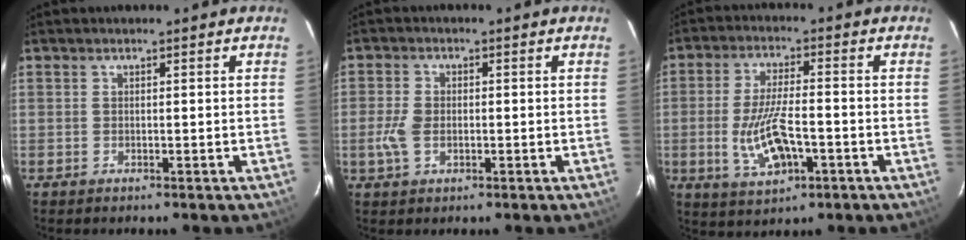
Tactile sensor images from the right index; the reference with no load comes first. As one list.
[{"total": 4.6, "force": [-1.2, 2.9, 3.4], "torque": [-0.078, 0.001, -0.022]}, {"total": 10.5, "force": [-3.1, 3.9, 9.2], "torque": [-0.188, -0.009, -0.051]}]